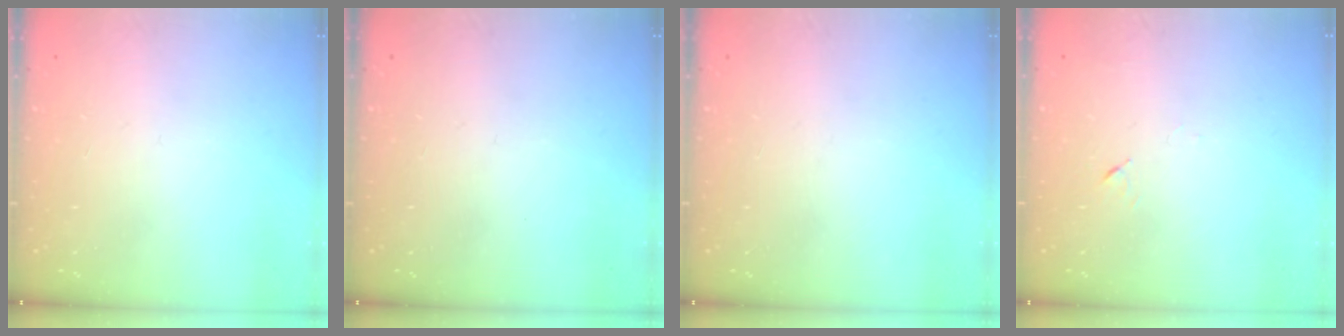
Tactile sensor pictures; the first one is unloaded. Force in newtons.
{"total": 0.0}
{"total": 0.0}
{"total": 4.2, "press": 4.1, "slide": 0.7}